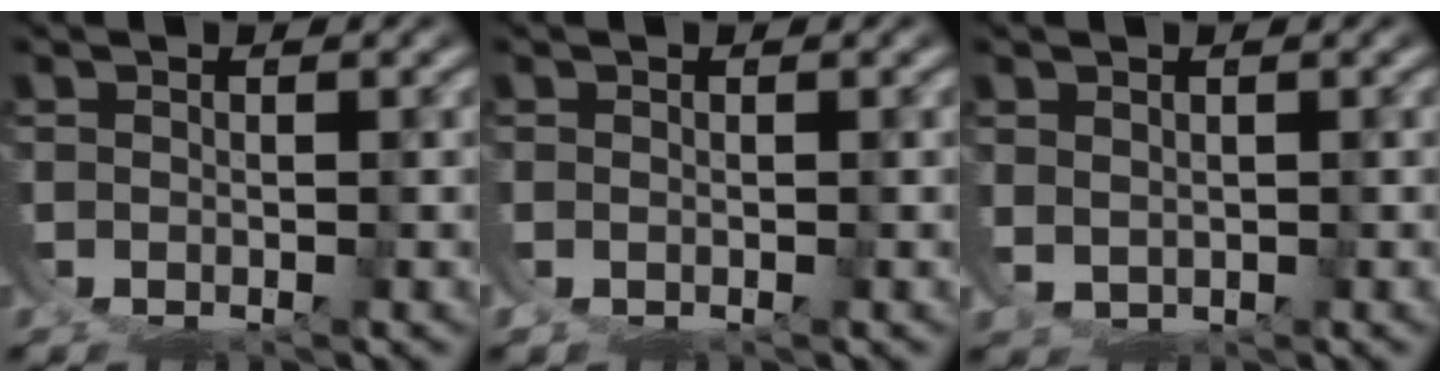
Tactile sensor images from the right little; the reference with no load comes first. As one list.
[{"total": 0.9, "force": [0.0, 0.8, 0.4], "torque": [-0.018, 0.000, -0.003]}, {"total": 1.7, "force": [0.6, 1.4, 0.8], "torque": [-0.016, -0.008, 0.017]}]